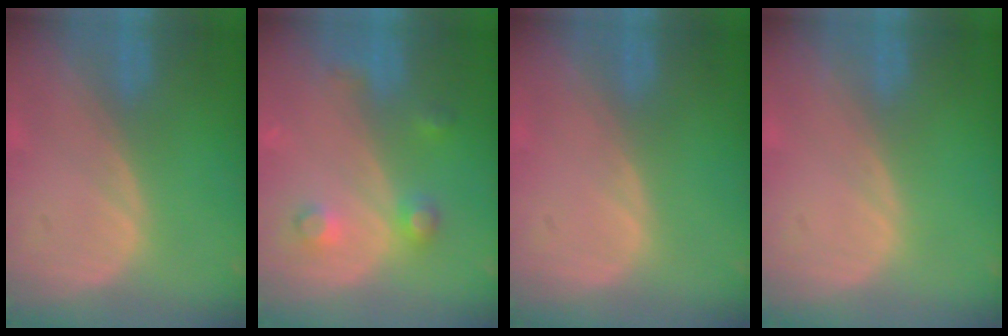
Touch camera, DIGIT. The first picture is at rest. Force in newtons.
{"total": 4.2, "press": 4.2, "slide": 0.0}
{"total": 0.5, "press": 0.0, "slide": 0.5}
{"total": 0.0}